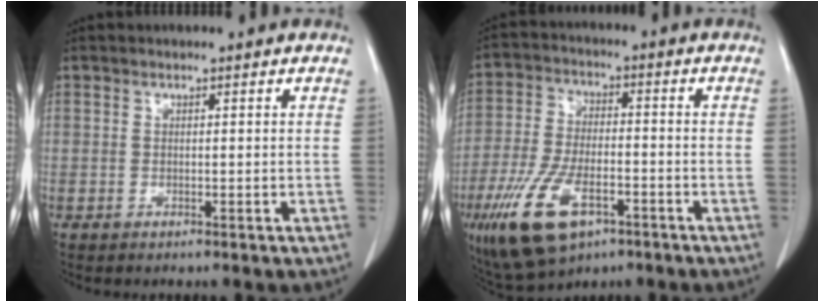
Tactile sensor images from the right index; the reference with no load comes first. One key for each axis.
{"total": 13.7, "fx": -7.0, "fy": 6.0, "fz": 10.1, "tx": -0.216, "ty": -0.010, "tz": -0.118}